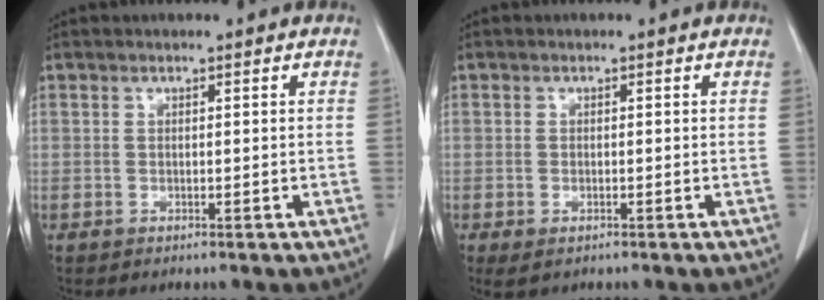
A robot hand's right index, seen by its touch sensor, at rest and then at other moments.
{"total": 2.1, "force": [-1.2, 0.9, 1.5], "torque": [-0.032, -0.006, -0.012]}